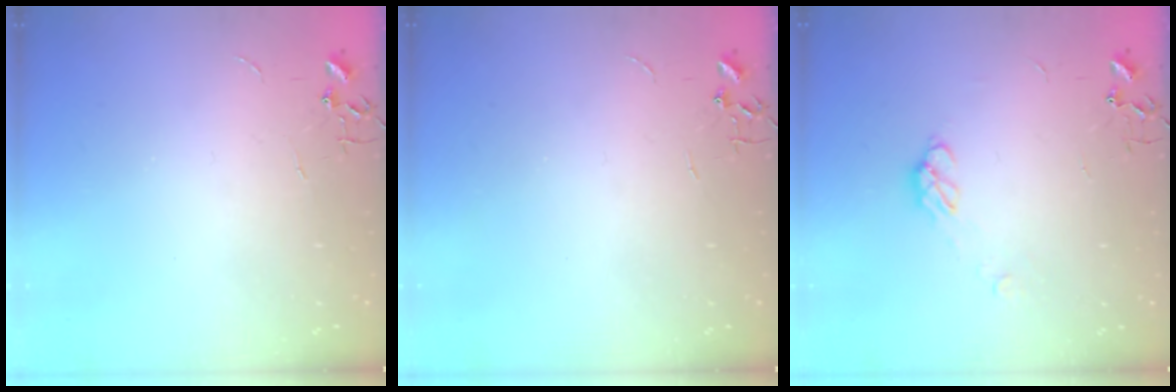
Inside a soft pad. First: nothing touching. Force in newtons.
{"total": 0.0}
{"total": 5.8, "press": 5.8, "slide": 0.5}